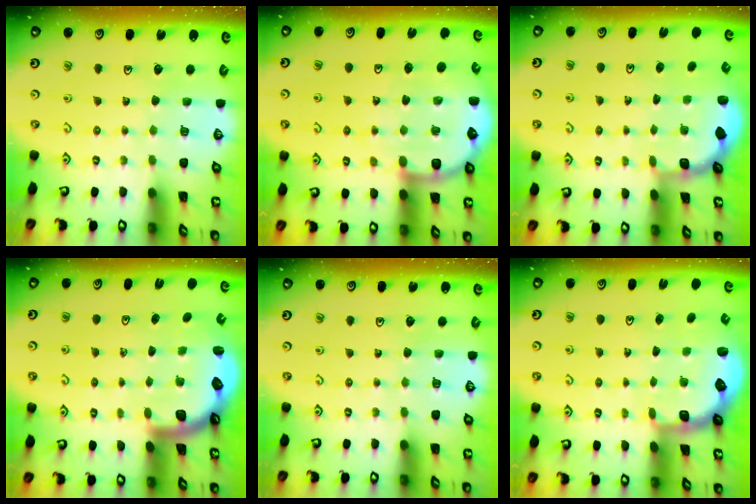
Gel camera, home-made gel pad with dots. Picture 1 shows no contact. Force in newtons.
{"total": 8.8, "press": 8.6, "slide": 2.0}
{"total": 2.0, "press": 1.8, "slide": 0.7}
{"total": 2.9, "press": 2.8, "slide": 0.4}
{"total": 0.0}
{"total": 2.3, "press": 1.7, "slide": 1.5}